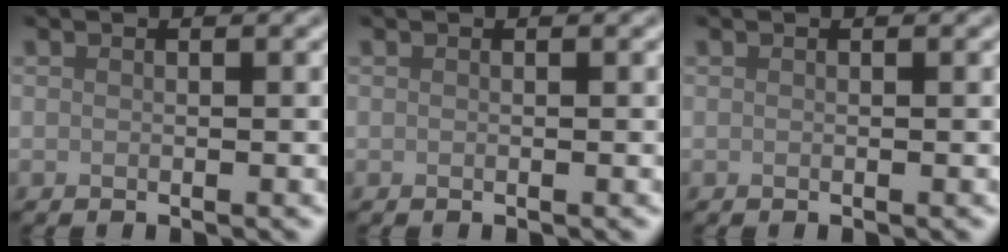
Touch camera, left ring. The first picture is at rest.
{"total": 0.0}
{"total": 0.0}